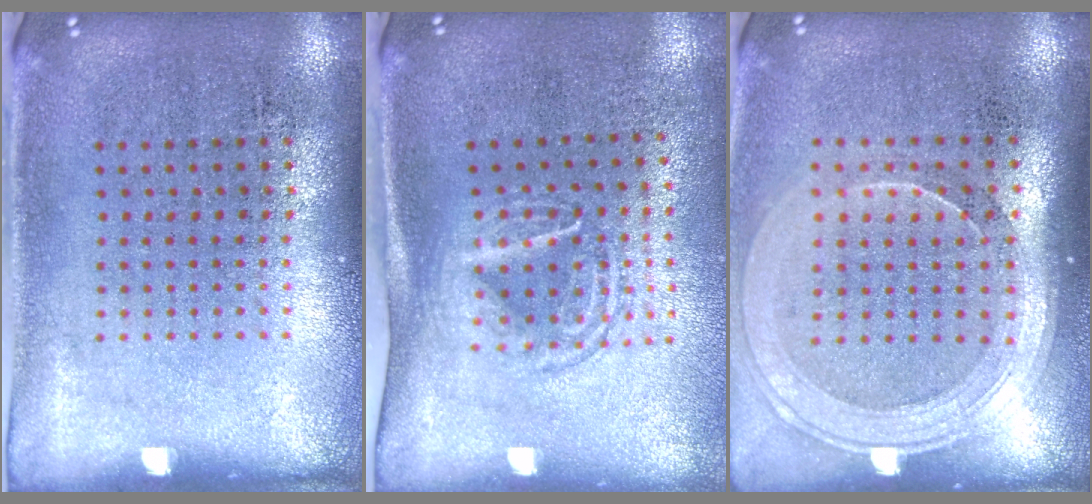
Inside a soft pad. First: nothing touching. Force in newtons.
{"total": 1.6, "press": 1.2, "slide": 1.1}
{"total": 1.8, "press": 1.6, "slide": 0.8}